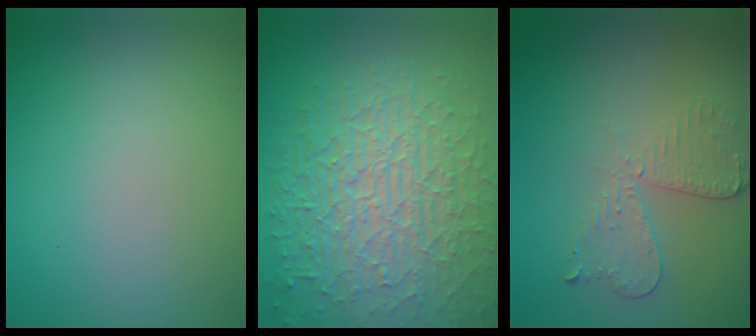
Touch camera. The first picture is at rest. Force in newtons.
{"total": 10.3, "press": 6.7, "slide": 7.9}
{"total": 2.9, "press": 2.5, "slide": 1.5}